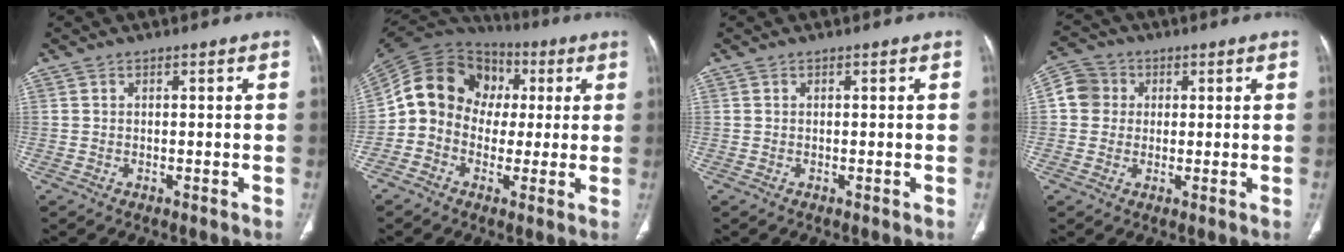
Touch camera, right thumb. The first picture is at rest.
{"total": 15.4, "force": [0.9, 13.2, 7.8], "torque": [-0.116, 0.042, 0.008]}
{"total": 0.0}
{"total": 6.3, "force": [1.0, 5.9, 1.9], "torque": [-0.019, 0.012, 0.011]}